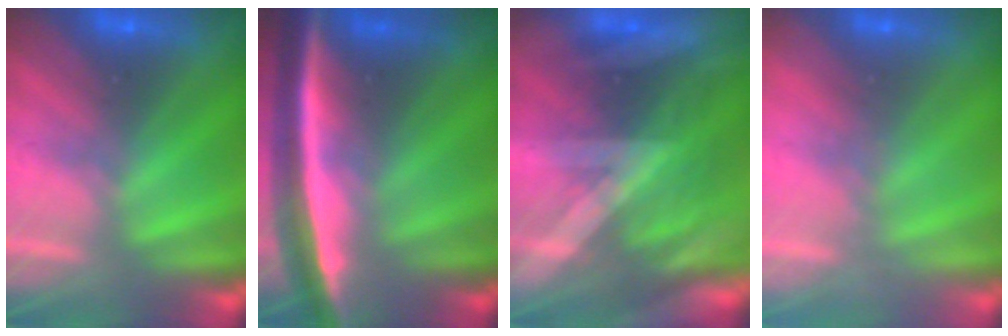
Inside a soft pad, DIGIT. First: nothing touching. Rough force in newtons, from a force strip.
{"total": 7.8}
{"total": 2.9}
{"total": 2.0}